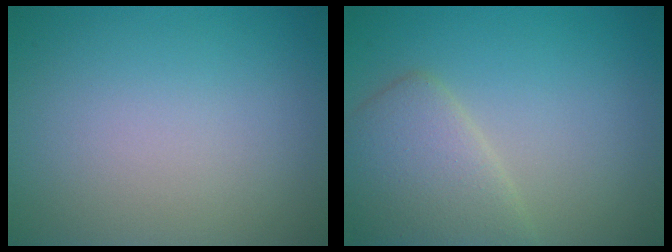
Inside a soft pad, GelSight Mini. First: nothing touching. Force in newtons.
{"total": 4.4, "press": 4.4, "slide": 0.2}